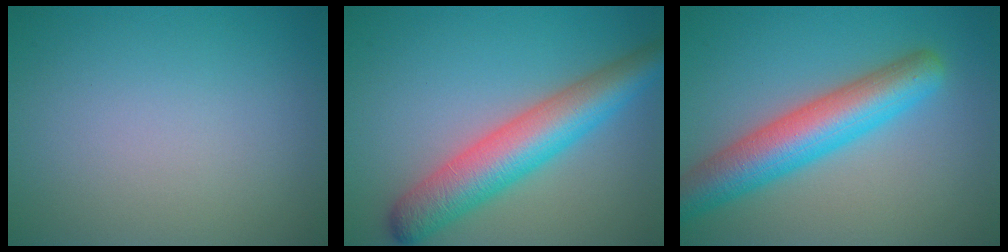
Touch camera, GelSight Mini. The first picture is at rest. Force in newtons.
{"total": 7.3, "press": 7.2, "slide": 0.3}
{"total": 7.2, "press": 7.2, "slide": 0.3}